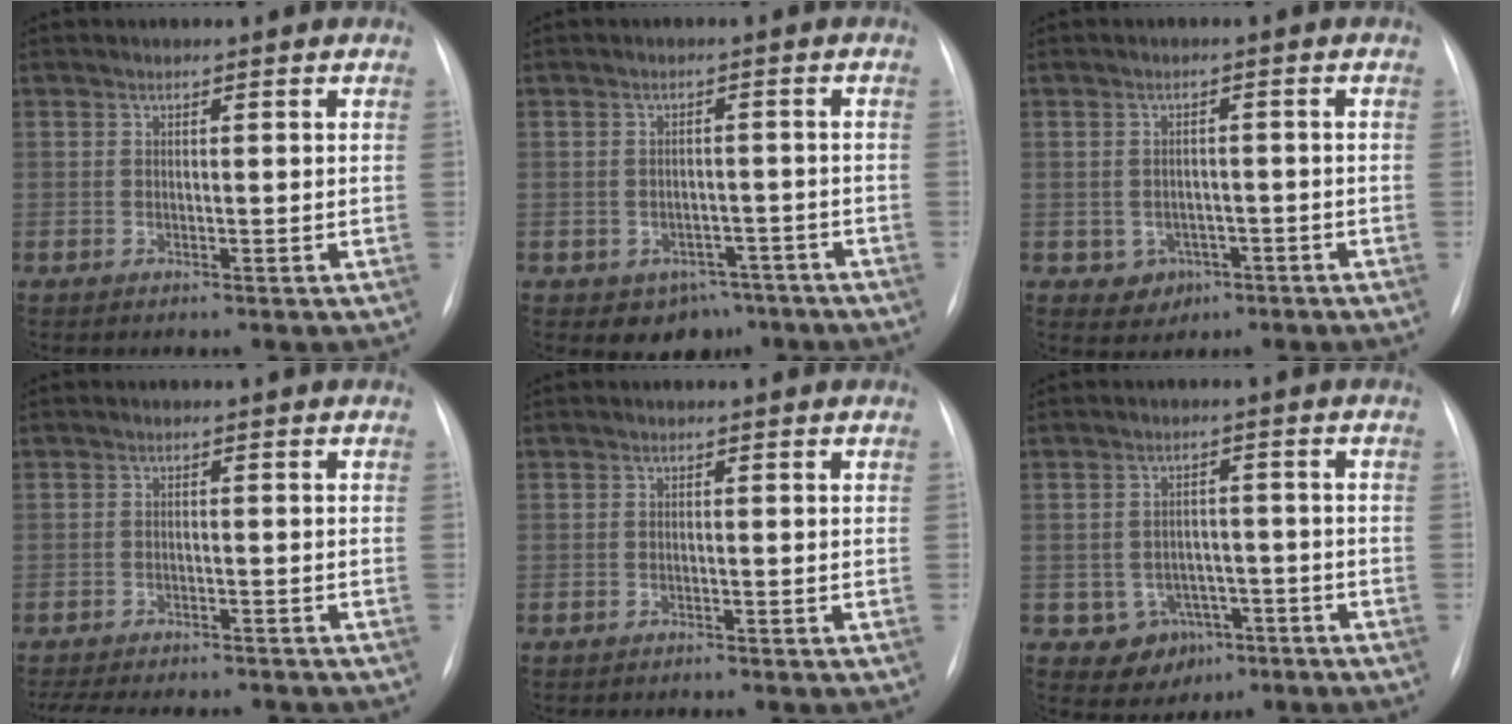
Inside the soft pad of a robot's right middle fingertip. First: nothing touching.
{"total": 5.5, "force": [-3.6, 3.8, 1.6], "torque": [-0.006, 0.013, -0.042]}
{"total": 3.7, "force": [-1.4, 3.2, 0.8], "torque": [-0.005, 0.010, -0.009]}
{"total": 13.4, "force": [-12.0, 3.4, 5.0], "torque": [-0.101, -0.005, -0.156]}
{"total": 0.6, "force": [-0.5, 0.0, 0.0], "torque": [-0.007, -0.003, -0.012]}
{"total": 5.9, "force": [-2.7, 5.1, 1.1], "torque": [-0.008, 0.015, -0.028]}